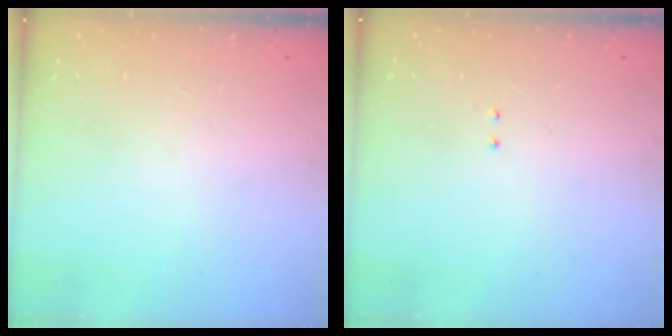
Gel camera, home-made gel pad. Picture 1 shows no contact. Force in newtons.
{"total": 2.1, "press": 2.0, "slide": 0.6}